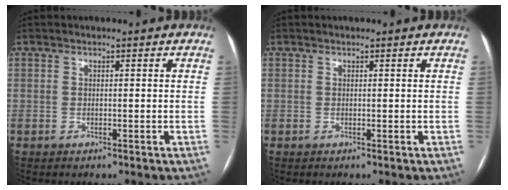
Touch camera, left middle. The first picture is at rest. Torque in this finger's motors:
{"motor_torque": [-0.06, 0.02, -0.02, 0.01]}